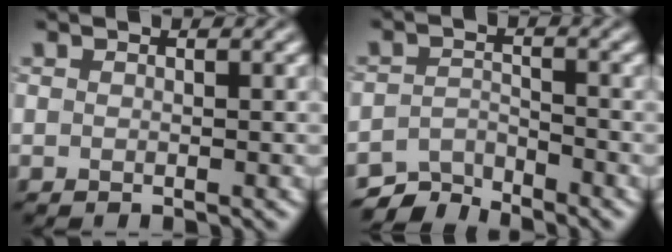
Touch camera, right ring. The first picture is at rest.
{"total": 3.7, "force": [-3.5, 0.8, 0.4], "torque": [-0.004, 0.004, -0.071]}